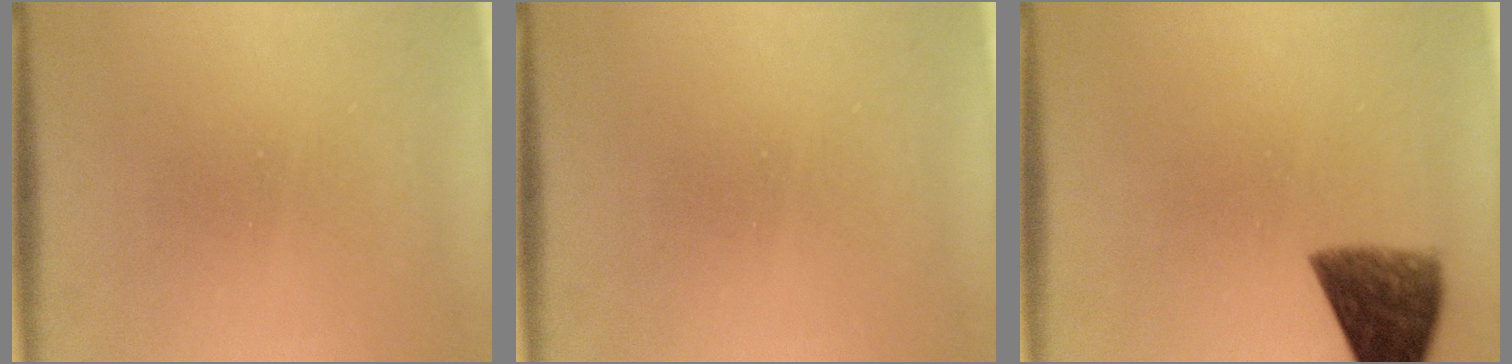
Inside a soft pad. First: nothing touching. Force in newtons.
{"total": 0.0}
{"total": 7.2}